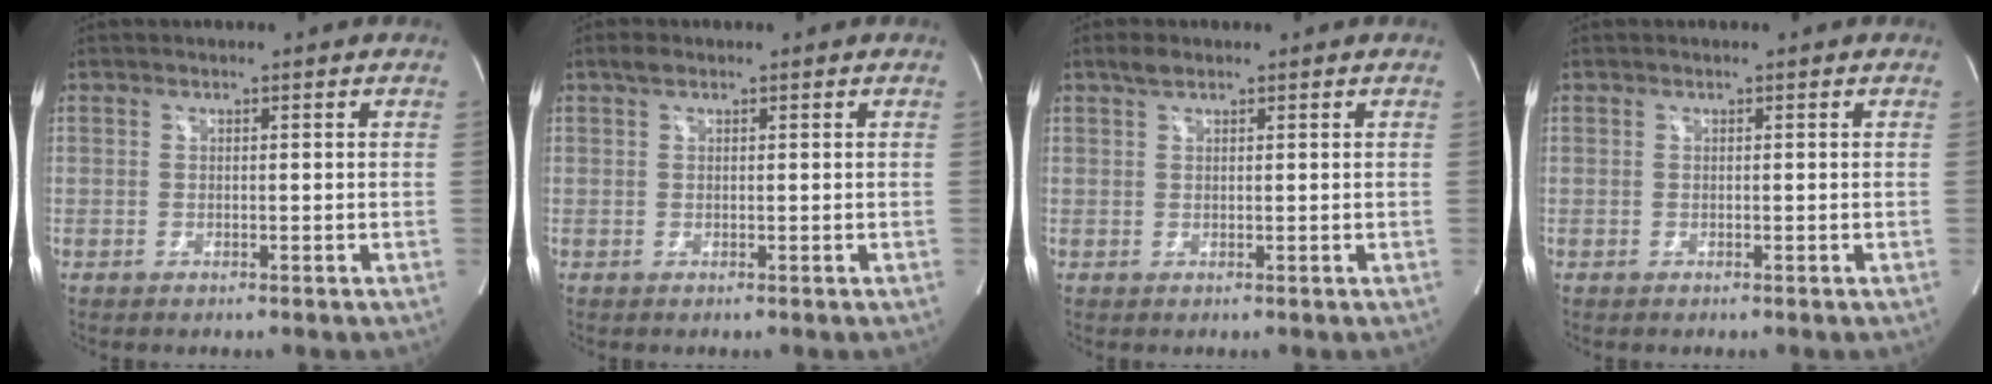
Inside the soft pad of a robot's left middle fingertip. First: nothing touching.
{"total": 1.2, "force": [0.8, 0.5, 0.7], "torque": [-0.017, 0.013, 0.015]}
{"total": 1.6, "force": [1.2, 0.6, 0.9], "torque": [-0.022, 0.009, 0.025]}
{"total": 0.0}